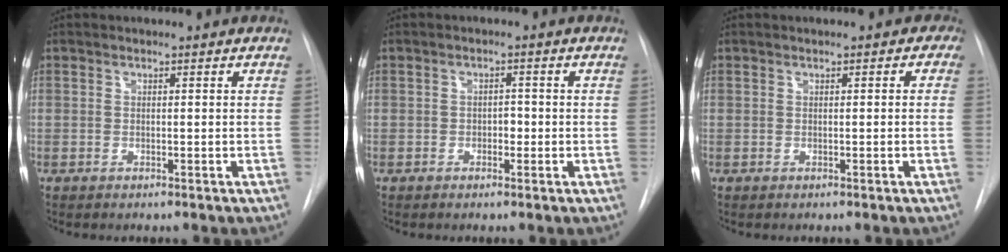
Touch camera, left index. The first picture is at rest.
{"total": 1.7, "force": [-0.9, 1.0, 1.0], "torque": [-0.010, 0.000, -0.014]}
{"total": 1.2, "force": [0.0, 0.9, 0.8], "torque": [0.000, 0.003, -0.006]}